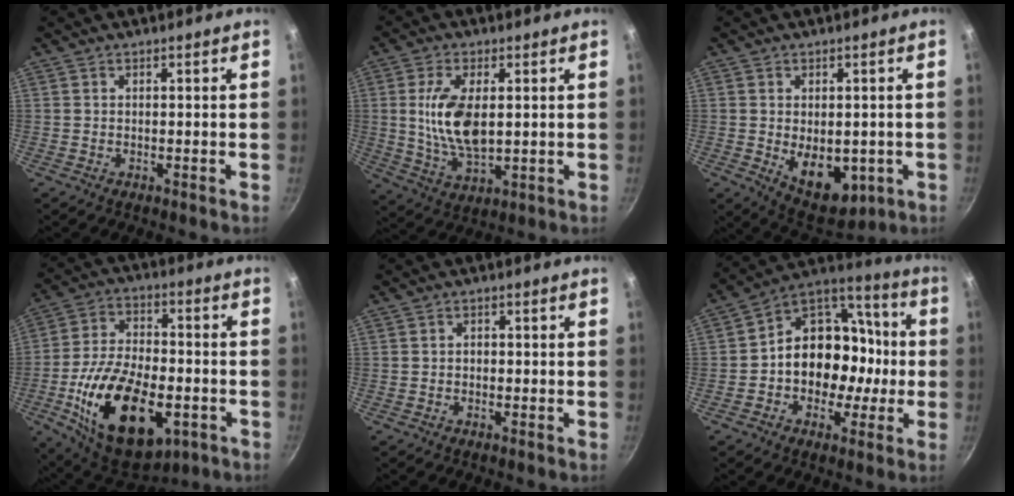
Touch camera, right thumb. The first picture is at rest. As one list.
[{"total": 11.6, "force": [1.4, 5.7, 10.0], "torque": [-0.188, -0.008, 0.032]}, {"total": 10.8, "force": [-1.8, 6.8, 8.2], "torque": [-0.086, -0.014, -0.005]}, {"total": 24.4, "force": [-7.4, 13.2, 19.1], "torque": [-0.321, 0.019, -0.113]}, {"total": 1.1, "force": [-0.3, 0.9, 0.6], "torque": [-0.008, 0.005, -0.006]}, {"total": 16.8, "force": [-2.4, 13.5, 9.6], "torque": [-0.098, 0.060, -0.048]}]